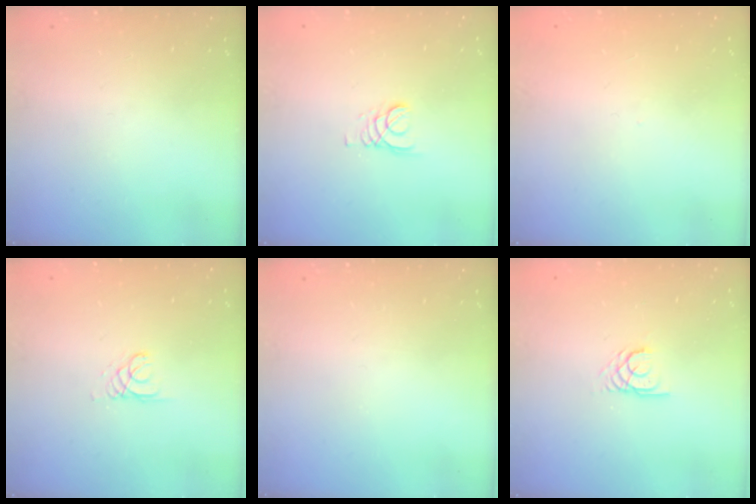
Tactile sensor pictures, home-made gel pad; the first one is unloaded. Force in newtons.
{"total": 2.1, "press": 2.1, "slide": 0.1}
{"total": 0.0}
{"total": 1.3, "press": 1.3, "slide": 0.1}
{"total": 0.0}
{"total": 2.7, "press": 2.7, "slide": 0.1}